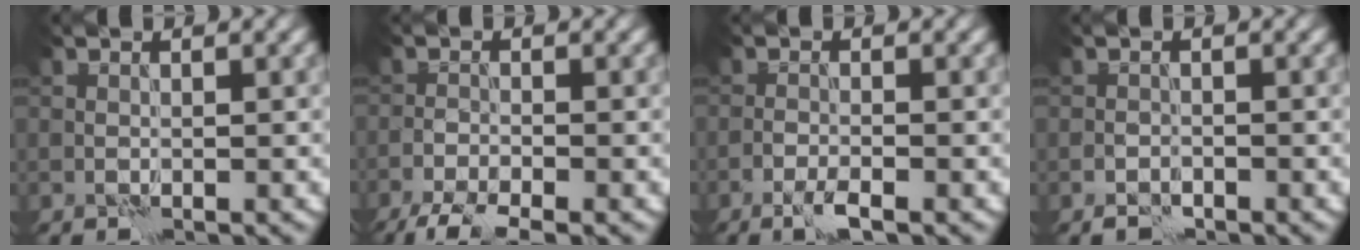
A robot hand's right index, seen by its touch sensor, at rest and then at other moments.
{"total": 4.2, "force": [-3.4, 0.7, 2.4], "torque": [-0.046, -0.013, -0.068]}
{"total": 1.9, "force": [-1.2, 0.2, 1.4], "torque": [-0.030, 0.002, -0.026]}
{"total": 1.2, "force": [-1.0, 0.5, 0.3], "torque": [-0.002, 0.004, -0.021]}